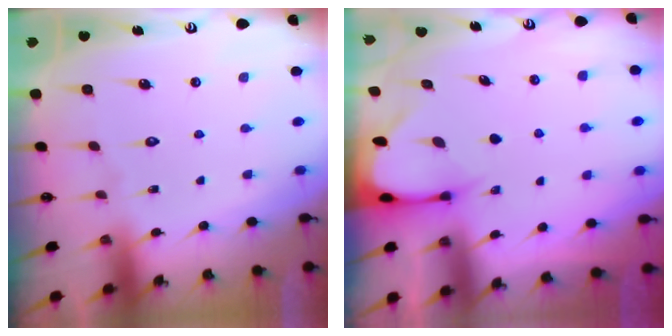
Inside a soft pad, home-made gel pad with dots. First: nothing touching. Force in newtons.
{"total": 2.6, "press": 2.5, "slide": 0.4}